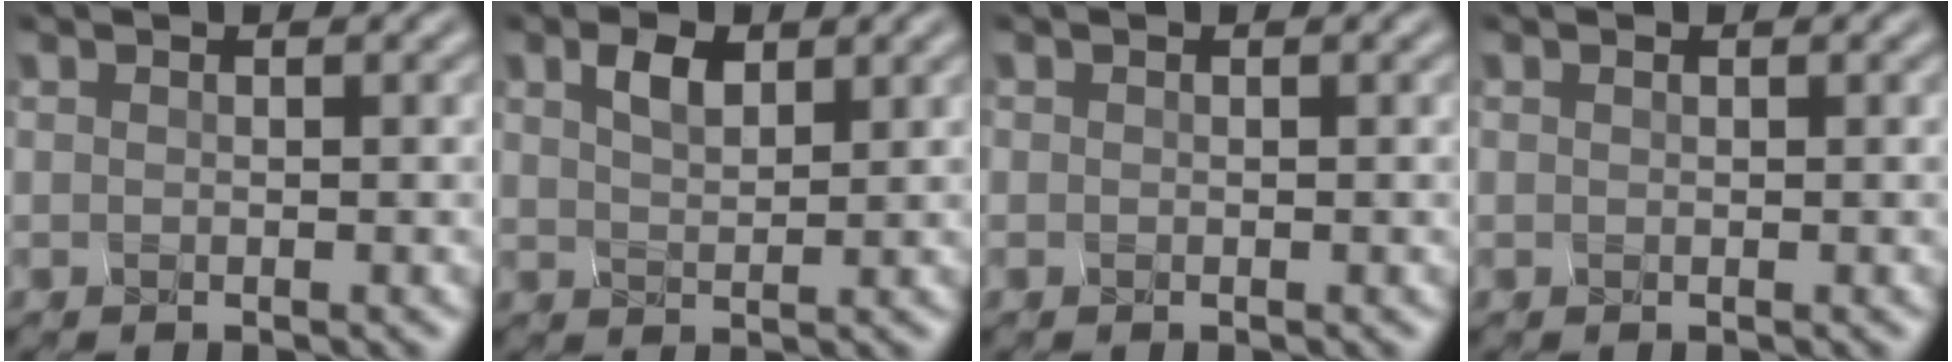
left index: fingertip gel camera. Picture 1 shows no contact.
{"total": 0.8, "force": [0.8, 0.1, -0.1], "torque": [-0.018, 0.000, 0.036]}
{"total": 0.8, "force": [-0.3, -0.4, -0.6], "torque": [-0.002, -0.004, 0.010]}
{"total": 0.9, "force": [-0.2, -0.4, -0.7], "torque": [0.002, -0.001, 0.010]}